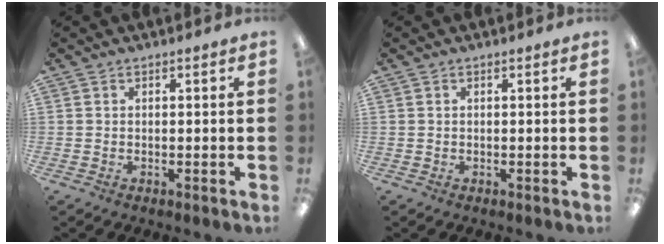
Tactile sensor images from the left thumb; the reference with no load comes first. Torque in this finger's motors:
{"motor_torque": [0.00, 0.02, 0.00, 0.05, 0.00]}